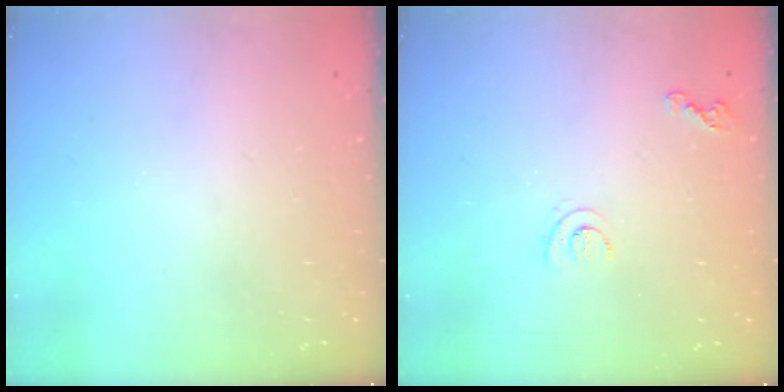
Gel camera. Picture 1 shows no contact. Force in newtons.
{"total": 6.2, "press": 6.2, "slide": 0.5}